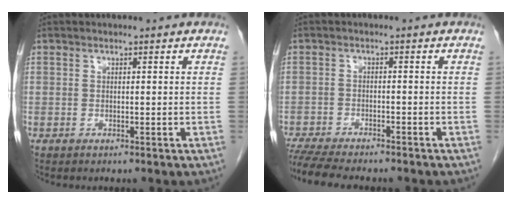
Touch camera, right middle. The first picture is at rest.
{"total": 11.4, "force": [-10.0, 2.0, 5.1], "torque": [-0.080, -0.011, -0.149]}